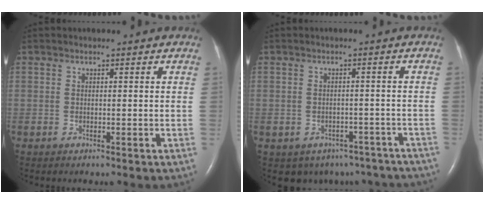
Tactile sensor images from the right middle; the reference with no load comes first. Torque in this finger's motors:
{"motor_torque": [0.70, -0.74, 0.05, 0.04]}